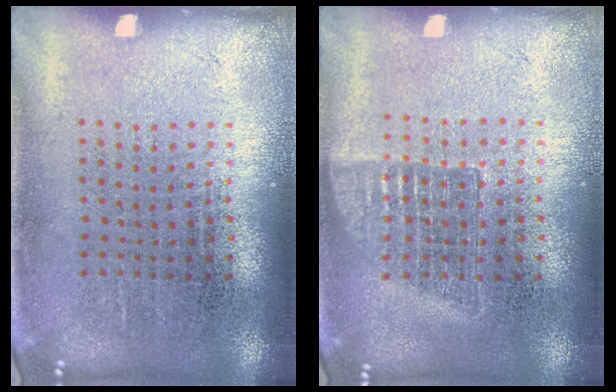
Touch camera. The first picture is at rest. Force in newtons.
{"total": 1.1, "press": 1.0, "slide": 0.6}